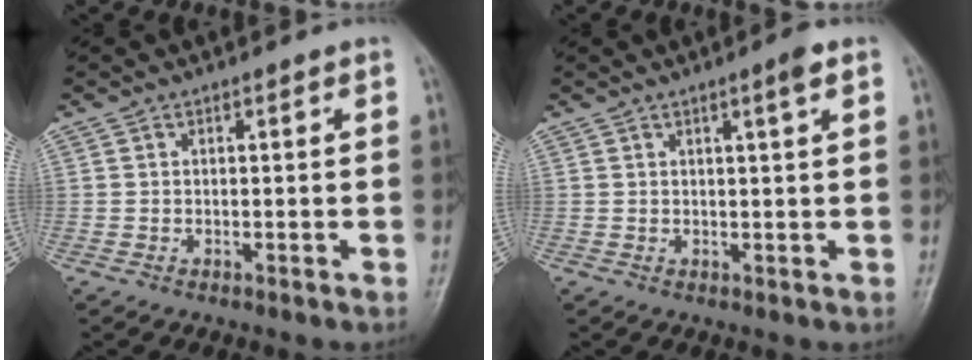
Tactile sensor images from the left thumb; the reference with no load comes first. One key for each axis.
{"total": 2.4, "fx": 1.3, "fy": 0.0, "fz": 2.0, "tx": -0.032, "ty": -0.006, "tz": 0.020}